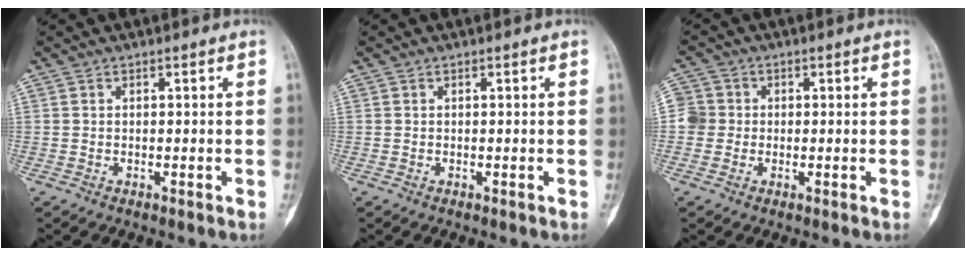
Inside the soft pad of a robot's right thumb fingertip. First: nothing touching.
{"total": 0.0}
{"total": 3.9, "force": [-0.3, 3.9, 0.6], "torque": [0.014, 0.010, -0.015]}